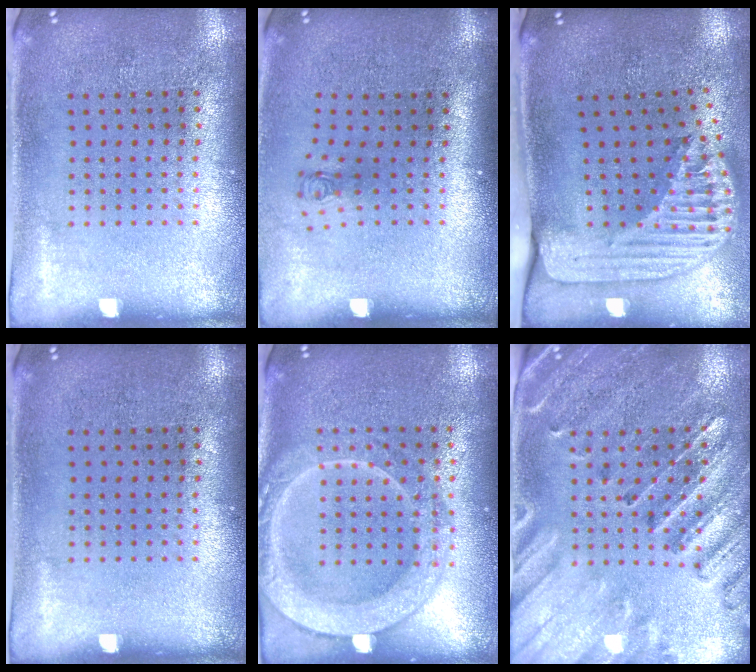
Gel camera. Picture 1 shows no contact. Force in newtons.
{"total": 0.8, "press": 0.4, "slide": 0.7}
{"total": 2.6, "press": 1.9, "slide": 1.8}
{"total": 0.0}
{"total": 2.0, "press": 2.0, "slide": 0.3}
{"total": 2.9, "press": 2.7, "slide": 1.1}